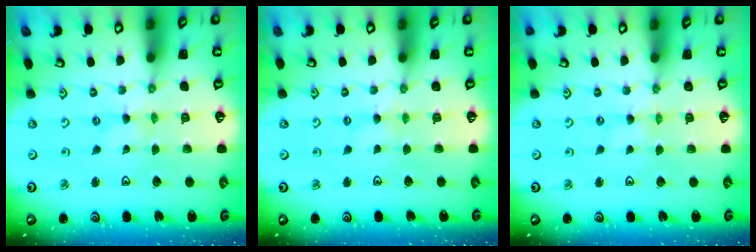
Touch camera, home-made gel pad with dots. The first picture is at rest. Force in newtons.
{"total": 2.6, "press": 2.6, "slide": 0.4}
{"total": 0.0}